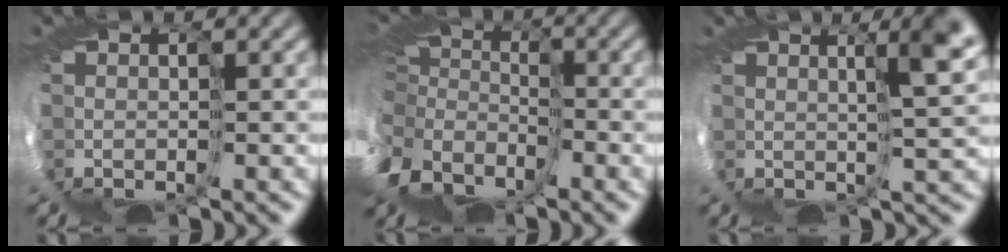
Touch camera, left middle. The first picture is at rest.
{"total": 9.6, "force": [-4.0, 6.9, 5.4], "torque": [-0.184, -0.028, -0.060]}
{"total": 5.8, "force": [2.6, 1.0, 5.1], "torque": [-0.062, 0.014, 0.033]}